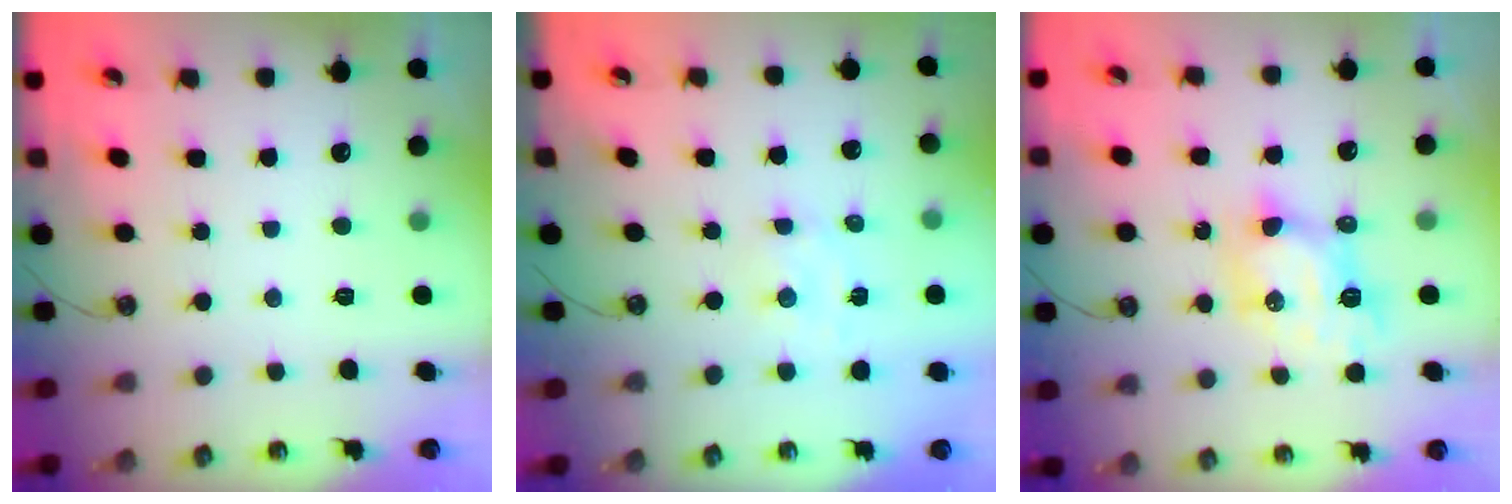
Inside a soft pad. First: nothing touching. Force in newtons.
{"total": 2.3, "press": 2.3, "slide": 0.5}
{"total": 7.6, "press": 7.5, "slide": 0.6}